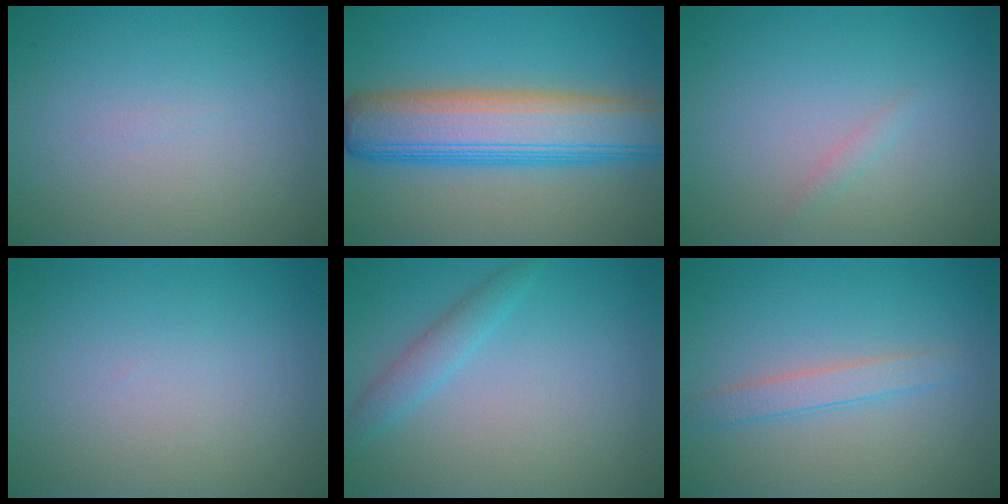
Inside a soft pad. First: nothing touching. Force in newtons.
{"total": 9.7, "press": 9.7, "slide": 0.4}
{"total": 0.7, "press": 0.7, "slide": 0.1}
{"total": 0.0}
{"total": 1.9, "press": 1.9, "slide": 0.1}
{"total": 1.9, "press": 1.9, "slide": 0.1}